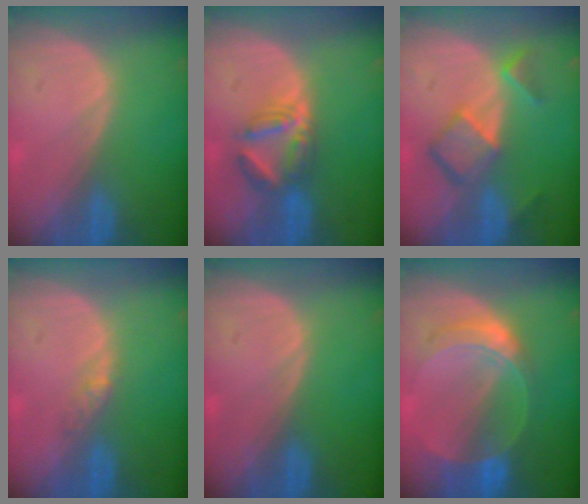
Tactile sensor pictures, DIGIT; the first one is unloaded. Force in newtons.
{"total": 5.7, "press": 5.6, "slide": 1.3}
{"total": 7.0, "press": 6.0, "slide": 3.5}
{"total": 2.2, "press": 1.7, "slide": 1.3}
{"total": 0.0}
{"total": 7.3, "press": 6.5, "slide": 3.4}